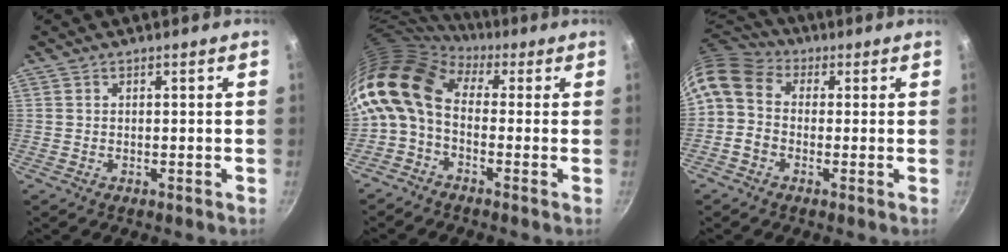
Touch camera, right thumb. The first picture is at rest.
{"total": 12.4, "force": [0.5, 8.2, 9.2], "torque": [-0.174, 0.027, -0.014]}
{"total": 8.6, "force": [0.4, 6.9, 5.2], "torque": [-0.084, 0.023, -0.011]}